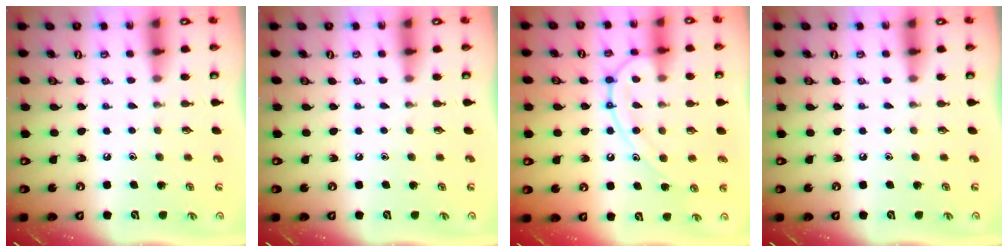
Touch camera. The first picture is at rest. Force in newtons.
{"total": 0.0}
{"total": 14.0, "press": 14.0, "slide": 1.3}
{"total": 0.0}